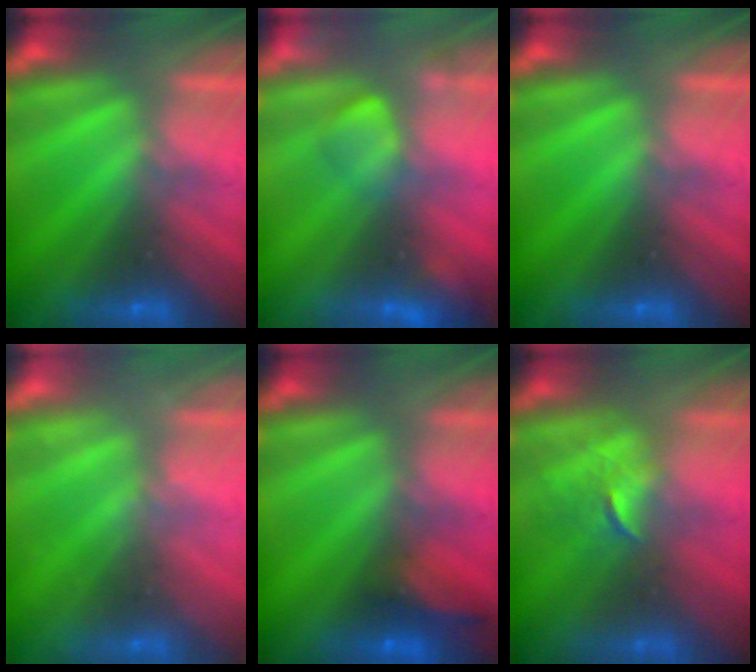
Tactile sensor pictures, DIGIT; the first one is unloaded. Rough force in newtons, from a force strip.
{"total": 2.4}
{"total": 0.0}
{"total": 2.3}
{"total": 5.5}
{"total": 2.5}